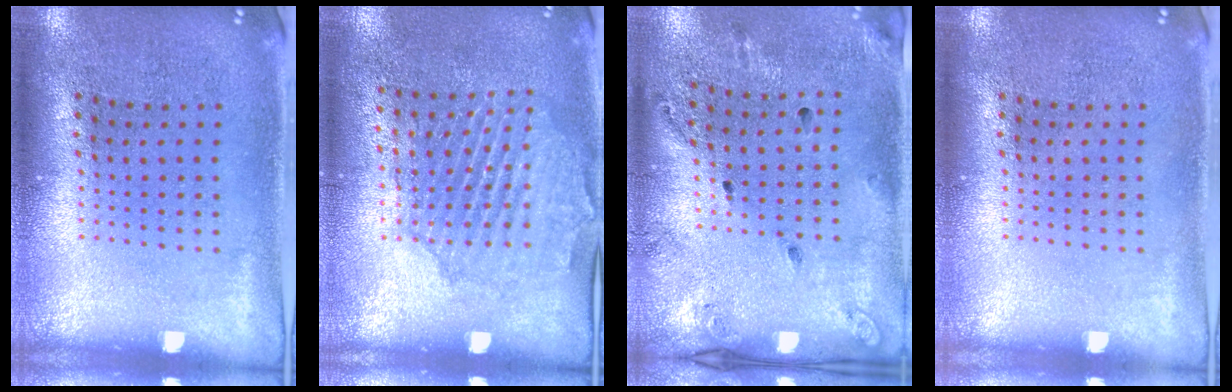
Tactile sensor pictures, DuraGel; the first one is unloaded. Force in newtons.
{"total": 1.6, "press": 1.6, "slide": 0.3}
{"total": 1.8, "press": 1.2, "slide": 1.4}
{"total": 0.0}